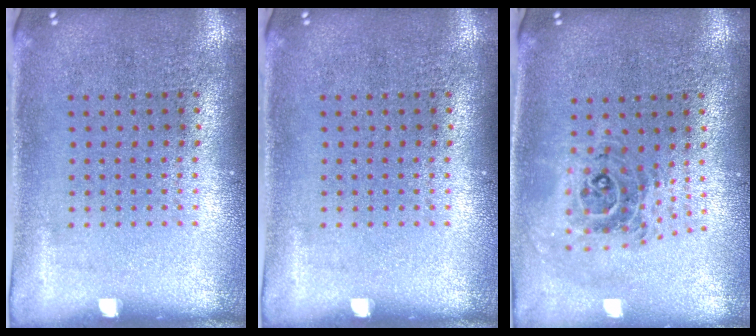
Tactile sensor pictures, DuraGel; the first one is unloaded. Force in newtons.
{"total": 0.0}
{"total": 1.0, "press": 0.9, "slide": 0.3}